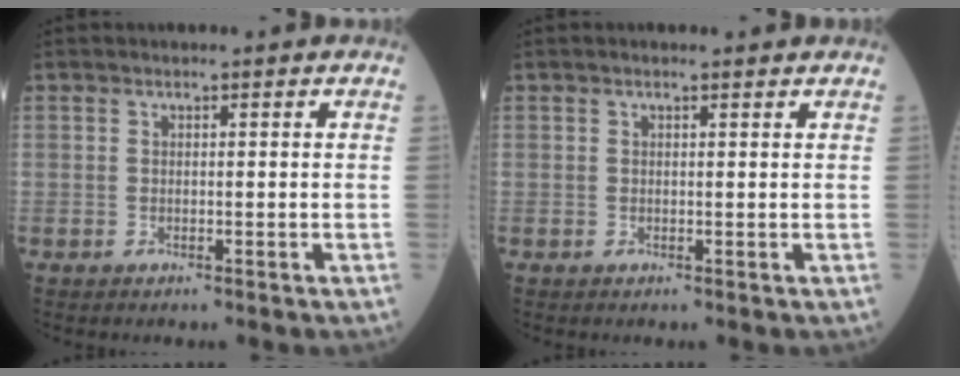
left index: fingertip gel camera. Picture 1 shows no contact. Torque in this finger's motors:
{"motor_torque": [0.15, -0.19, -0.02, 0.00]}